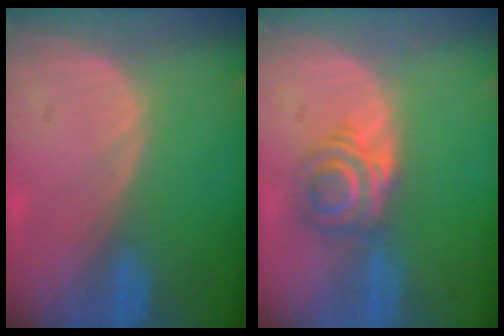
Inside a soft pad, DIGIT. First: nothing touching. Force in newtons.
{"total": 6.2, "press": 5.2, "slide": 3.3}